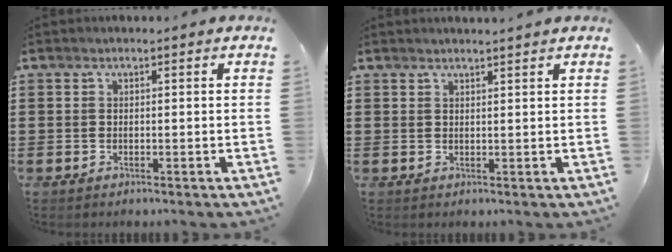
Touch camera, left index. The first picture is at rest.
{"total": 1.3, "force": [1.3, -0.2, 0.3], "torque": [-0.007, -0.002, 0.025]}